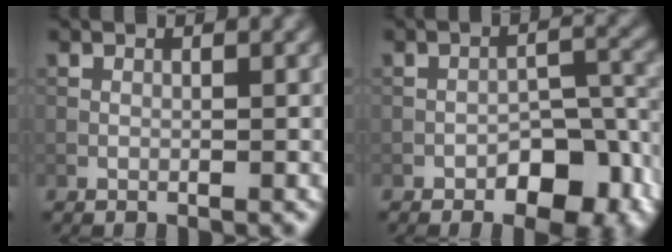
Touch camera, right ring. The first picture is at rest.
{"total": 7.6, "force": [-4.3, 3.8, 5.0], "torque": [-0.060, 0.008, -0.062]}